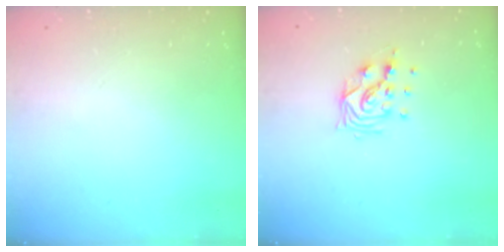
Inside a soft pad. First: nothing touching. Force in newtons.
{"total": 10.0, "press": 9.9, "slide": 1.2}